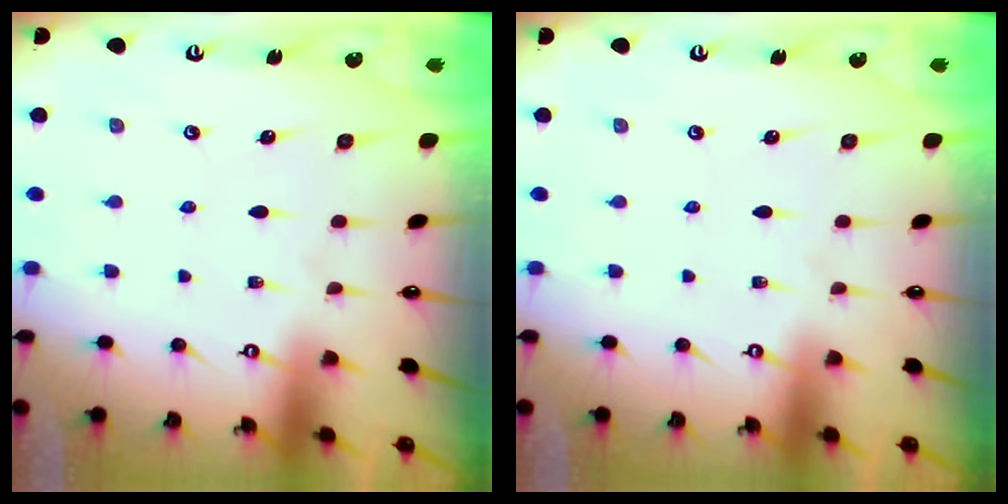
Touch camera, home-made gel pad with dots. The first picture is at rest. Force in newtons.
{"total": 0.0}